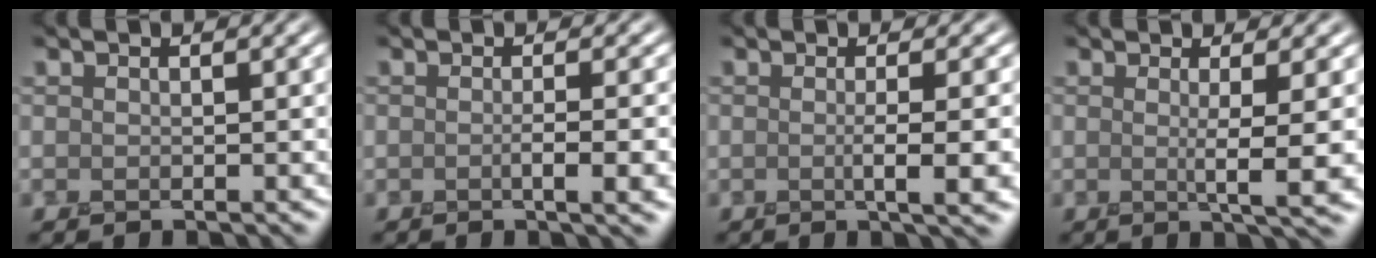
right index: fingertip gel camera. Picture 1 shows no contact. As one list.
[{"total": 3.5, "force": [-0.7, 1.0, 3.3], "torque": [-0.038, -0.001, -0.009]}, {"total": 4.2, "force": [-0.6, 1.0, 4.0], "torque": [-0.052, -0.002, -0.009]}, {"total": 4.2, "force": [-0.2, 0.6, 4.1], "torque": [-0.061, -0.005, -0.002]}]